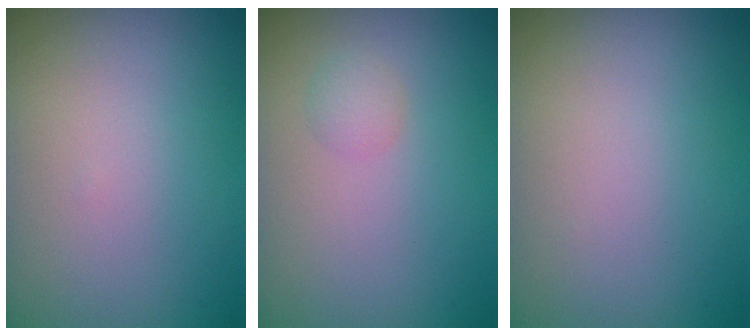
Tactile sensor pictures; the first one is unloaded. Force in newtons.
{"total": 1.2, "press": 1.2, "slide": 0.0}
{"total": 0.0}